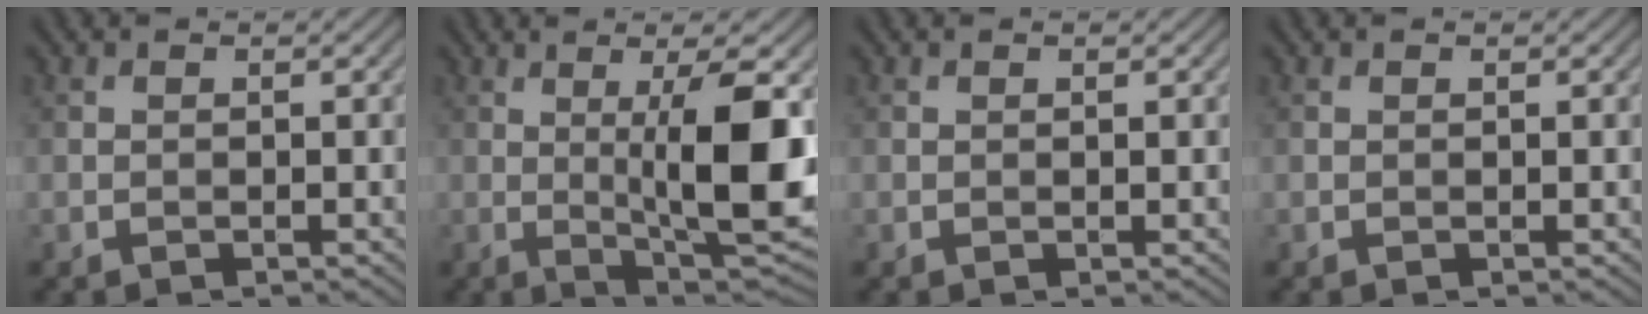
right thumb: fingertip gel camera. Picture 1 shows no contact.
{"total": 11.8, "force": [0.9, 2.4, 11.6], "torque": [-0.174, 0.001, 0.023]}
{"total": 0.0}
{"total": 0.0}